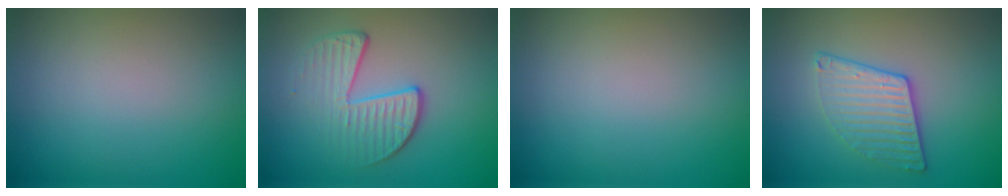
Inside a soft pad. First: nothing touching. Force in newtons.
{"total": 3.8, "press": 2.8, "slide": 2.6}
{"total": 0.0}
{"total": 3.1, "press": 2.9, "slide": 1.1}